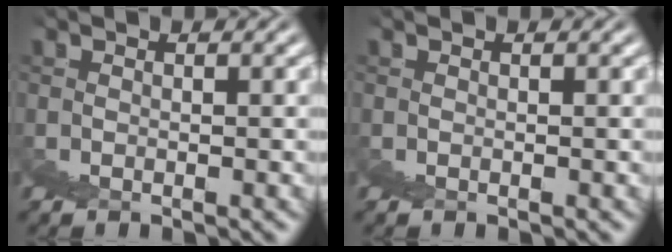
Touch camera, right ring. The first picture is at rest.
{"total": 0.0}